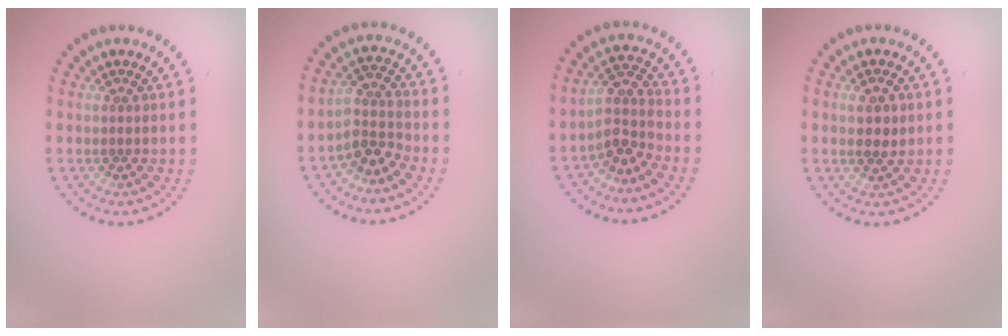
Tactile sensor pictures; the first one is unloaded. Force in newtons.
{"total": 2.9, "press": 2.1, "slide": 2.0}
{"total": 2.8, "press": 2.0, "slide": 1.8}
{"total": 2.2, "press": 2.2, "slide": 0.4}